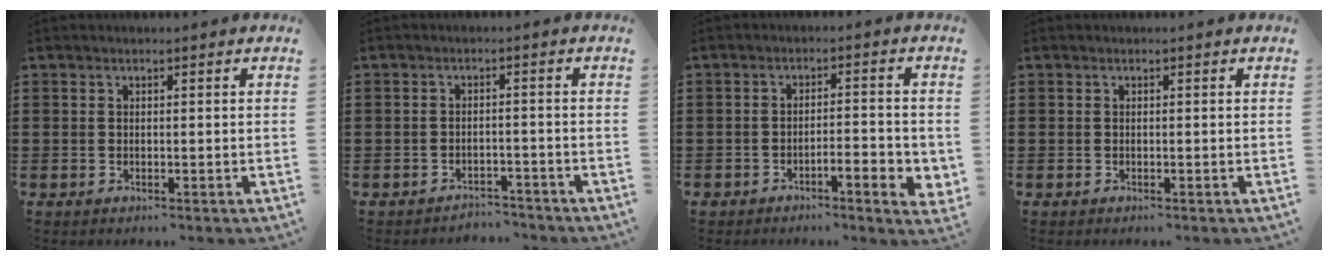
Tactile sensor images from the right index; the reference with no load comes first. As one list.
[{"total": 2.6, "force": [-2.6, 0.4, -0.2], "torque": [-0.004, 0.002, -0.057]}, {"total": 3.6, "force": [-2.0, 0.9, 2.8], "torque": [-0.046, 0.002, -0.037]}, {"total": 0.0}]